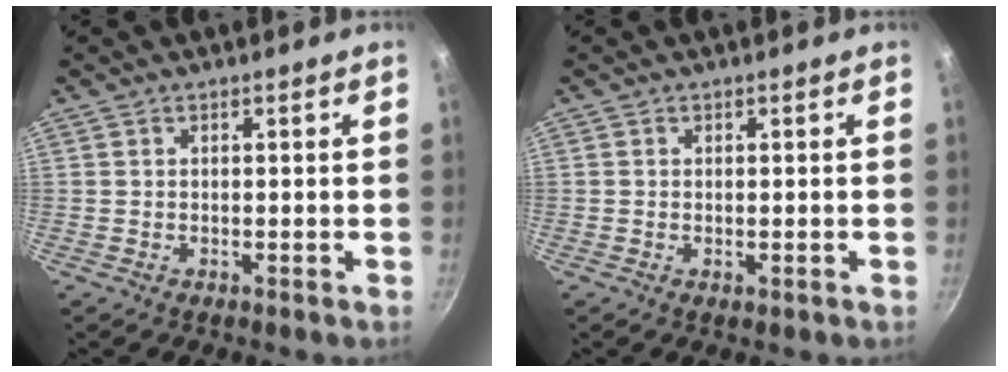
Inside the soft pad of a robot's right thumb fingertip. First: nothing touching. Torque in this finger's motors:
{"motor_torque": [-0.19, -0.14, -0.28, -0.10, -0.01]}